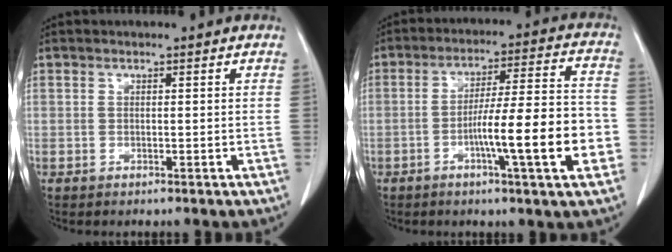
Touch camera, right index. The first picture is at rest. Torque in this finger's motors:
{"motor_torque": [0.62, -0.15, 0.38, 0.09]}